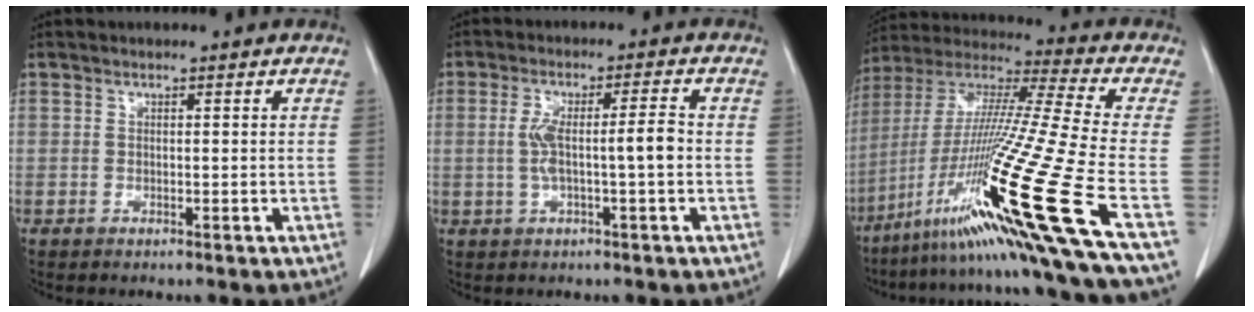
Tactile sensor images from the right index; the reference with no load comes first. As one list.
[{"total": 6.1, "force": [-0.6, 0.5, 6.1], "torque": [-0.121, 0.017, -0.007]}, {"total": 26.5, "force": [-13.2, -3.7, 22.7], "torque": [-0.405, -0.035, -0.242]}]